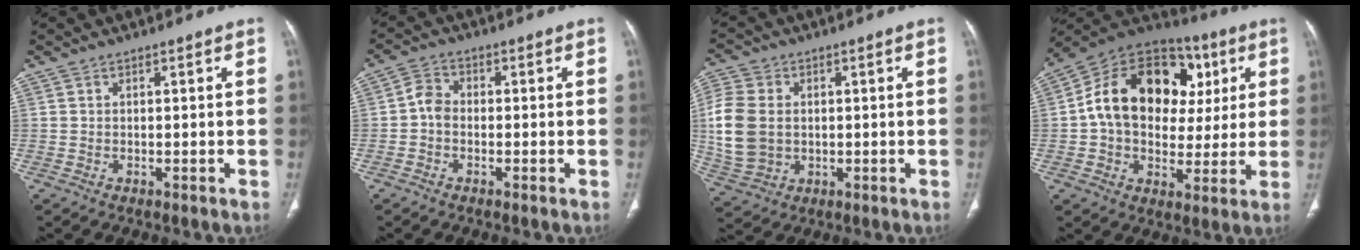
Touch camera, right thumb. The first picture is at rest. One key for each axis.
{"total": 3.4, "fx": -0.7, "fy": 2.6, "fz": 2.1, "tx": -0.033, "ty": 0.013, "tz": -0.025}
{"total": 12.0, "fx": 0.5, "fy": 9.2, "fz": 7.7, "tx": -0.167, "ty": 0.003, "tz": 0.017}
{"total": 23.0, "fx": 4.3, "fy": 16.5, "fz": 15.4, "tx": -0.213, "ty": 0.031, "tz": 0.066}